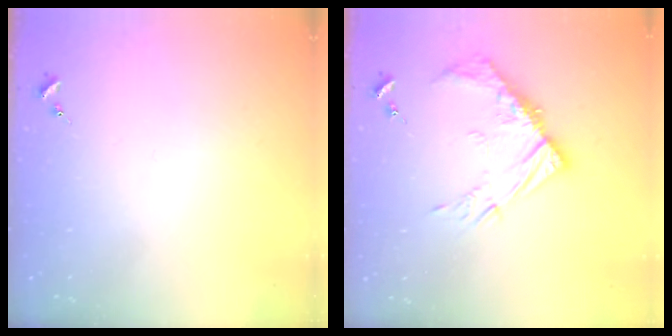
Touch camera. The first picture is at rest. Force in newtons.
{"total": 12.2, "press": 12.1, "slide": 0.9}